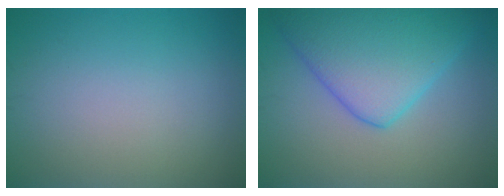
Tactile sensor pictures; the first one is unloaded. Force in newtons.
{"total": 8.4, "press": 8.4, "slide": 0.4}